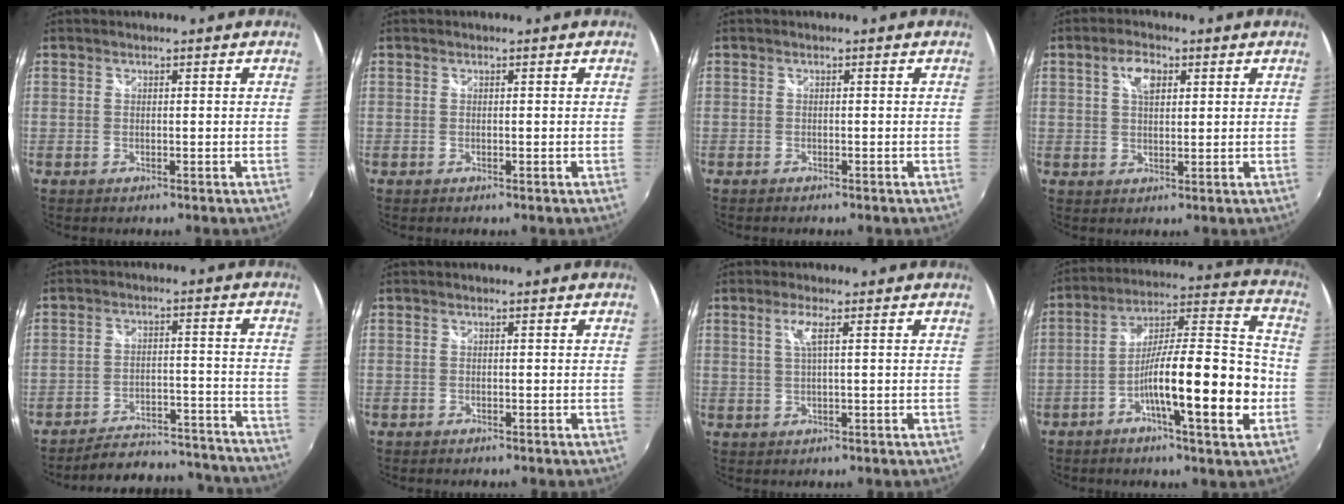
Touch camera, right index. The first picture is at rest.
{"total": 0.0}
{"total": 0.8, "force": [-0.8, 0.3, 0.2], "torque": [-0.008, -0.004, -0.014]}
{"total": 4.5, "force": [1.8, 2.4, 3.4], "torque": [-0.061, 0.010, 0.032]}
{"total": 21.6, "force": [-20.1, 5.2, 5.8], "torque": [-0.110, 0.029, -0.246]}
{"total": 1.2, "force": [-1.1, 0.4, 0.3], "torque": [-0.010, -0.005, -0.019]}
{"total": 2.6, "force": [0.8, -0.3, 2.5], "torque": [-0.050, 0.000, 0.016]}
{"total": 18.2, "force": [-5.9, 2.9, 17.0], "torque": [-0.269, 0.018, -0.100]}